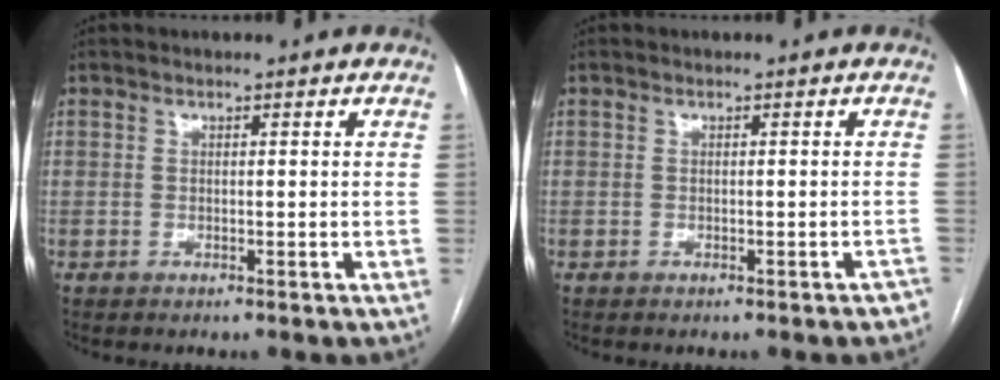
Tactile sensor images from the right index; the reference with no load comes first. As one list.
[{"total": 2.3, "force": [-2.0, 0.8, 0.8], "torque": [0.002, 0.004, -0.023]}]